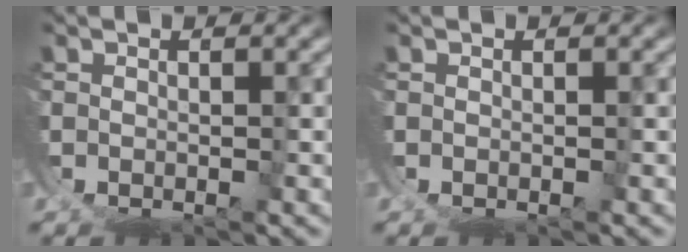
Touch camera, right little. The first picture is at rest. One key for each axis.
{"total": 0.0}